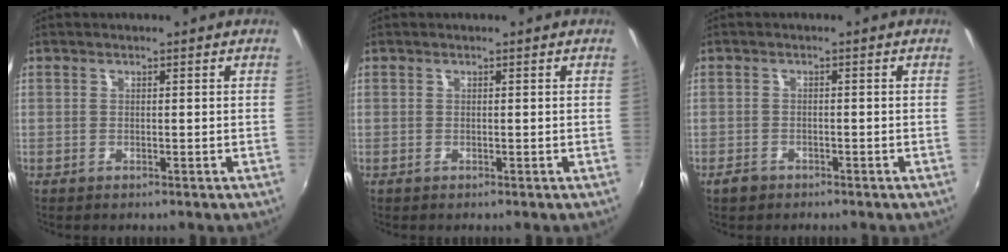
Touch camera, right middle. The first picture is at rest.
{"total": 0.0}
{"total": 2.1, "force": [-1.6, 1.3, 0.5], "torque": [-0.016, 0.000, -0.027]}